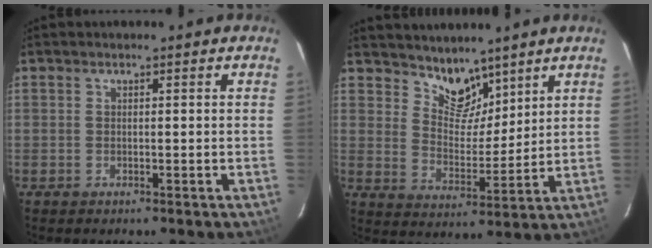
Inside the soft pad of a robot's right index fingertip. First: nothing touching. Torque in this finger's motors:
{"motor_torque": [-0.15, 0.09, -0.05, -0.01]}